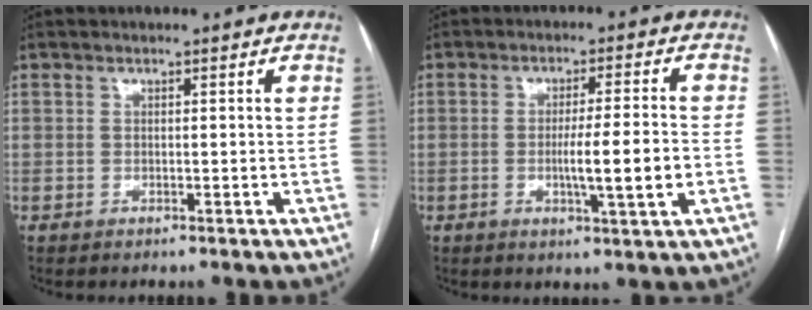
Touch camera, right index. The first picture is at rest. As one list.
[{"total": 8.1, "force": [-1.8, -0.2, 7.8], "torque": [-0.128, -0.008, -0.029]}]